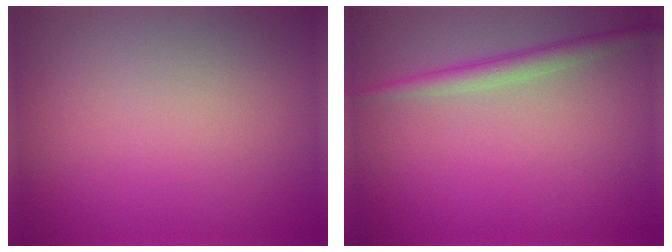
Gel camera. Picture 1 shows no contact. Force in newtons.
{"total": 2.1, "press": 2.1, "slide": 0.1}